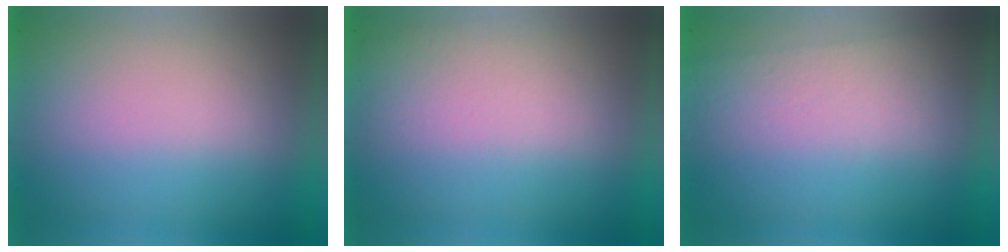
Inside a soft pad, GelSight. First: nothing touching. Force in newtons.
{"total": 1.4}
{"total": 2.8}